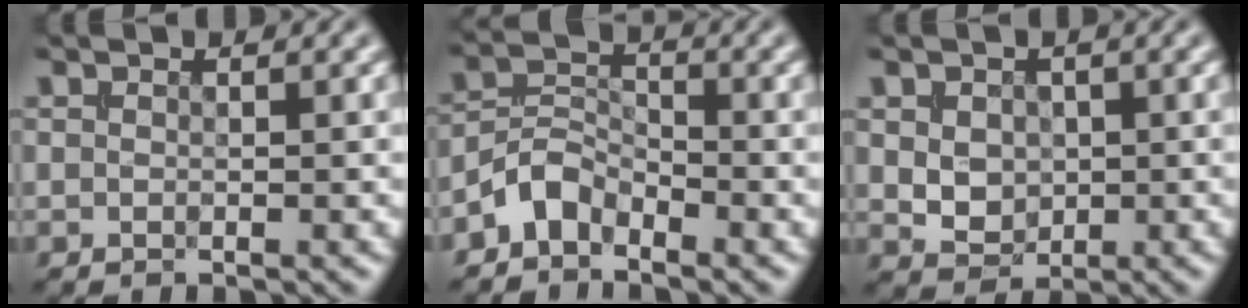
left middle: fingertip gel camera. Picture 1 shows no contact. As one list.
[{"total": 3.0, "force": [-2.3, 1.7, 1.0], "torque": [-0.016, 0.013, -0.055]}, {"total": 3.4, "force": [0.5, 2.8, 1.9], "torque": [-0.030, 0.001, 0.005]}]